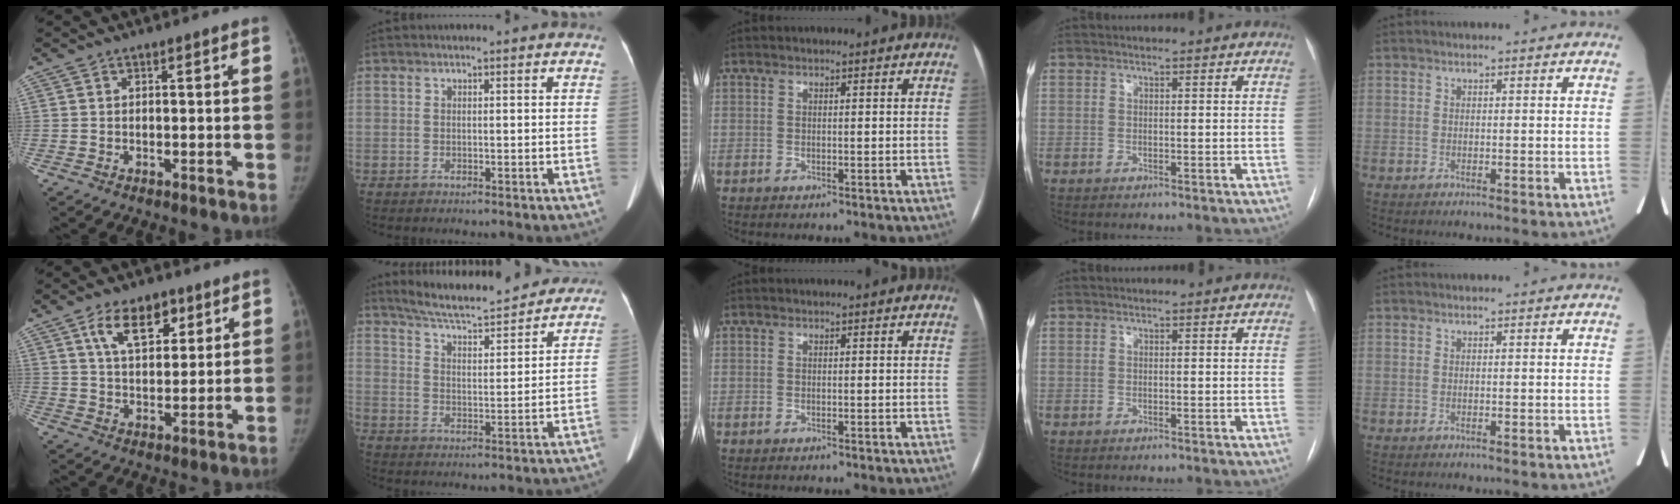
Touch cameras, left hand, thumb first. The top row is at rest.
{"thumb": {"total": 10.0, "force": [5.0, 5.7, 6.5], "torque": [-0.082, -0.020, 0.088]}, "index": {"total": 15.5, "force": [14.2, 2.6, 5.6], "torque": [-0.089, 0.010, 0.206]}}